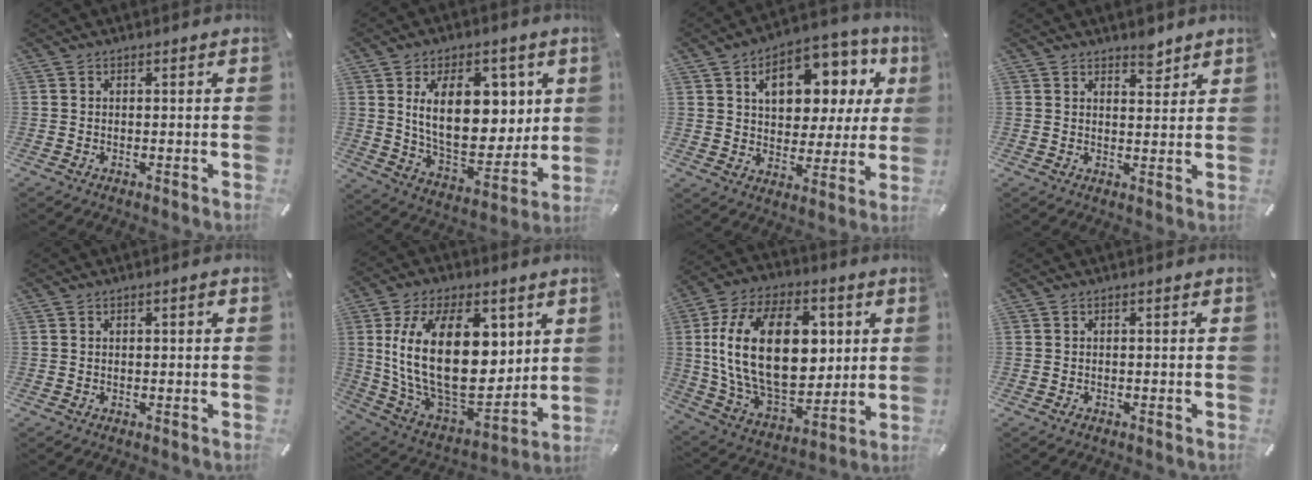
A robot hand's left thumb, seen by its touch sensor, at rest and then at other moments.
{"total": 18.4, "force": [6.3, 11.1, 13.3], "torque": [-0.210, -0.030, 0.108]}
{"total": 14.9, "force": [6.3, 10.0, 9.1], "torque": [-0.136, -0.027, 0.108]}
{"total": 4.0, "force": [3.4, 1.9, 1.0], "torque": [0.014, -0.028, 0.055]}
{"total": 0.9, "force": [0.3, 0.5, 0.8], "torque": [-0.015, 0.004, 0.005]}
{"total": 27.4, "force": [6.0, 16.3, 21.2], "torque": [-0.404, -0.038, 0.106]}
{"total": 26.6, "force": [3.8, 17.1, 20.1], "torque": [-0.381, -0.009, 0.066]}
{"total": 0.6, "force": [-0.4, 0.4, 0.3], "torque": [-0.005, 0.000, -0.007]}